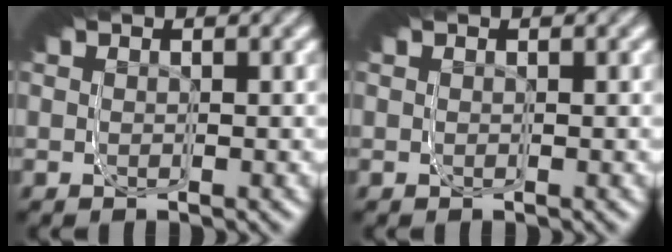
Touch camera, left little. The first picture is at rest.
{"total": 0.0}